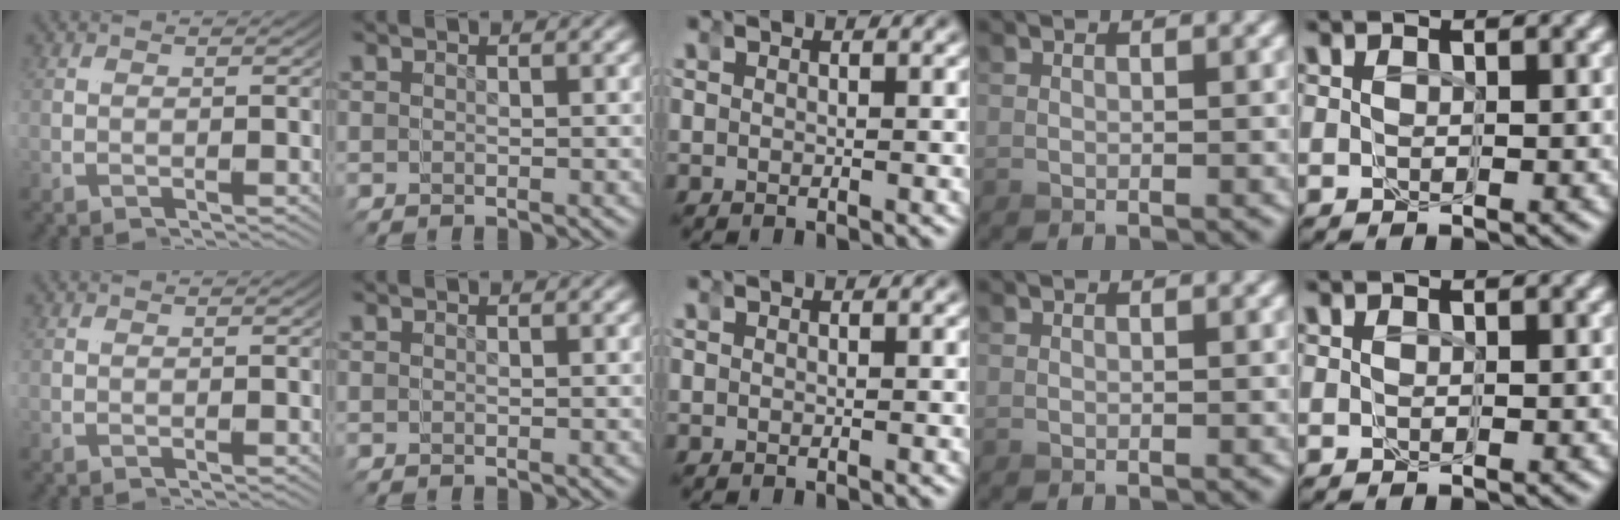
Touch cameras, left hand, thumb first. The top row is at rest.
{}